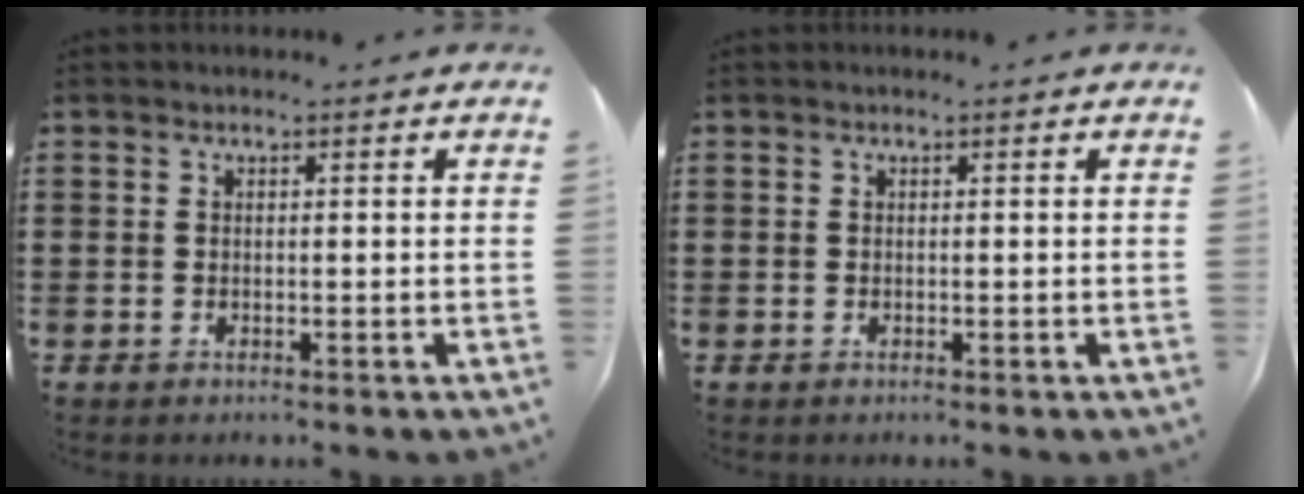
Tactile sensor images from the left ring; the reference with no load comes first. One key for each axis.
{"total": 0.0}